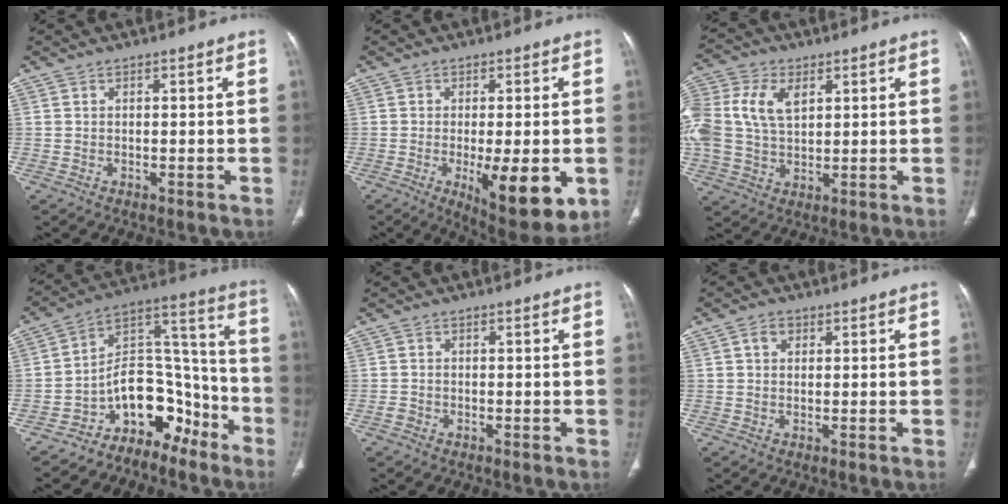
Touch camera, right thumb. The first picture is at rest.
{"total": 13.0, "force": [-3.5, 4.3, 11.7], "torque": [-0.160, -0.024, -0.039]}
{"total": 17.6, "force": [4.8, 11.9, 12.1], "torque": [-0.297, 0.020, 0.091]}
{"total": 13.2, "force": [-8.7, 8.2, 5.7], "torque": [-0.038, 0.130, -0.149]}
{"total": 1.0, "force": [-0.6, 0.8, 0.2], "torque": [-0.005, 0.002, -0.014]}
{"total": 2.3, "force": [0.9, 1.7, 1.2], "torque": [-0.017, 0.006, 0.016]}